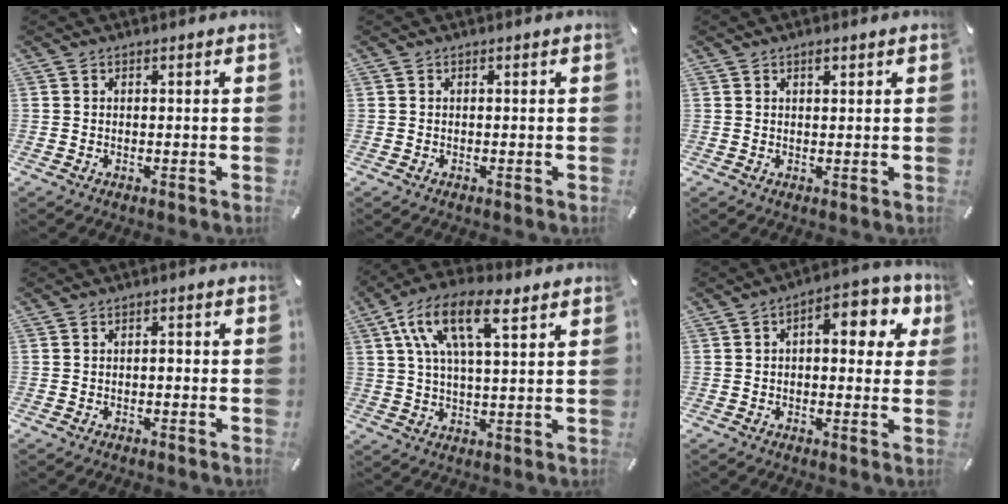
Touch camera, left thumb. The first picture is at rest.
{"total": 0.0}
{"total": 1.2, "force": [0.8, 0.4, 0.9], "torque": [-0.019, 0.000, 0.014]}
{"total": 1.3, "force": [-0.5, 0.7, 1.0], "torque": [-0.021, 0.004, -0.011]}
{"total": 13.6, "force": [6.6, 5.5, 10.5], "torque": [-0.228, -0.009, 0.114]}
{"total": 9.7, "force": [2.7, 5.1, 7.9], "torque": [-0.098, -0.014, 0.038]}